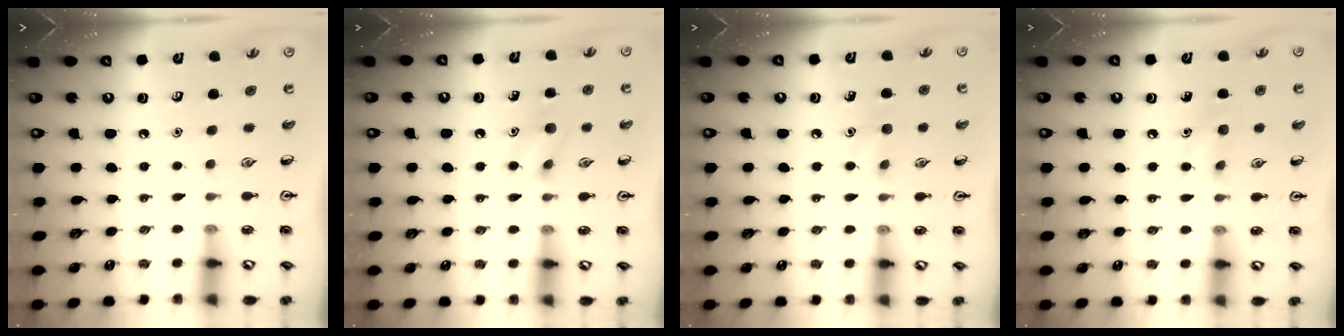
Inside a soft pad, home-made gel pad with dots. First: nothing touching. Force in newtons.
{"total": 7.8, "press": 7.7, "slide": 1.2}
{"total": 6.2, "press": 6.0, "slide": 1.7}
{"total": 6.9, "press": 6.5, "slide": 2.2}